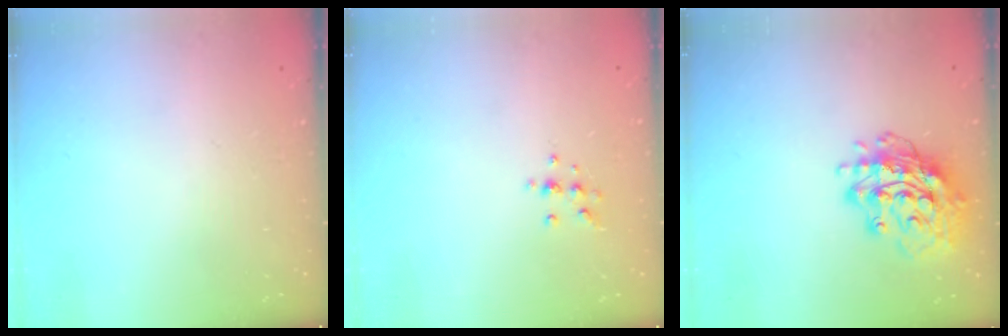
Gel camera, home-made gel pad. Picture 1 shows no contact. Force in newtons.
{"total": 7.0, "press": 6.9, "slide": 0.7}
{"total": 15.9, "press": 15.8, "slide": 1.3}